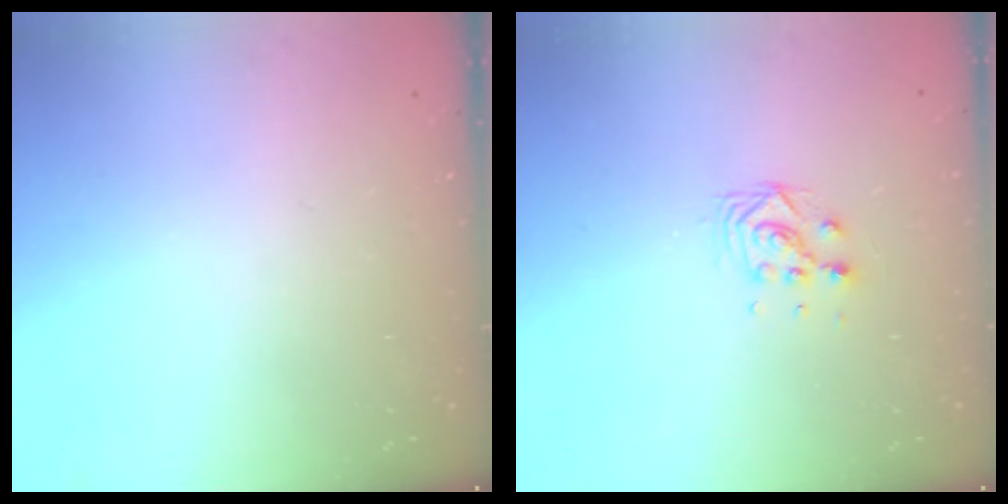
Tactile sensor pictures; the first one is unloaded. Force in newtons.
{"total": 5.7, "press": 5.7, "slide": 0.2}